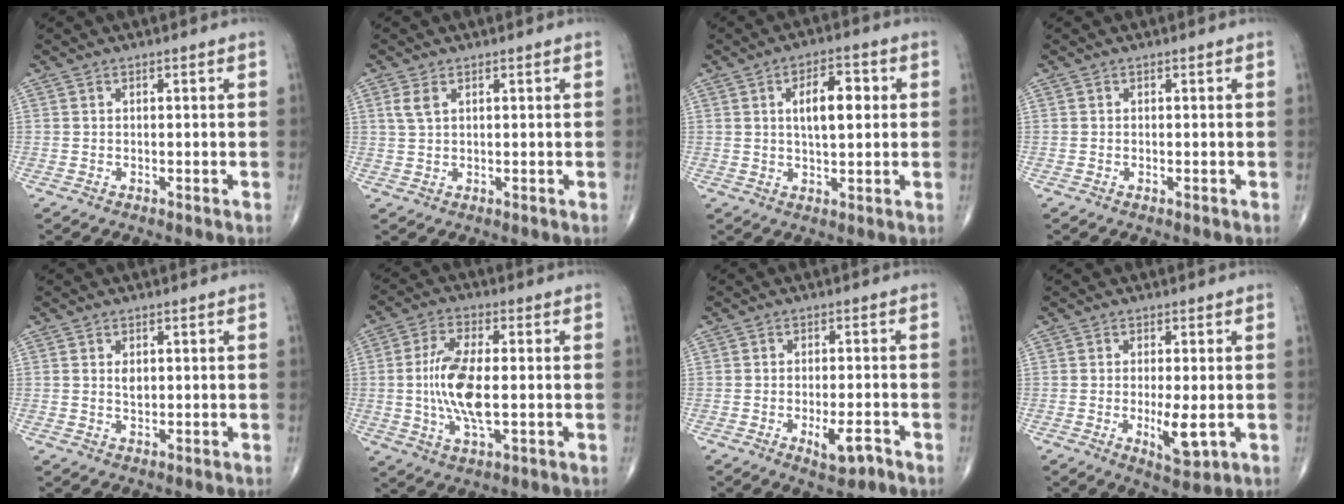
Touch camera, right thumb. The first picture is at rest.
{"total": 2.4, "force": [1.1, 1.3, 1.8], "torque": [-0.040, 0.006, 0.029]}
{"total": 8.0, "force": [1.5, 3.5, 7.1], "torque": [-0.099, 0.003, 0.022]}
{"total": 0.0}
{"total": 1.8, "force": [0.5, 1.1, 1.4], "torque": [-0.022, -0.004, 0.010]}
{"total": 11.9, "force": [-0.5, 4.7, 10.9], "torque": [-0.225, -0.002, -0.009]}
{"total": 5.0, "force": [-2.4, 1.8, 4.0], "torque": [-0.058, 0.004, -0.033]}
{"total": 5.9, "force": [-0.9, 1.9, 5.6], "torque": [-0.095, -0.016, -0.011]}